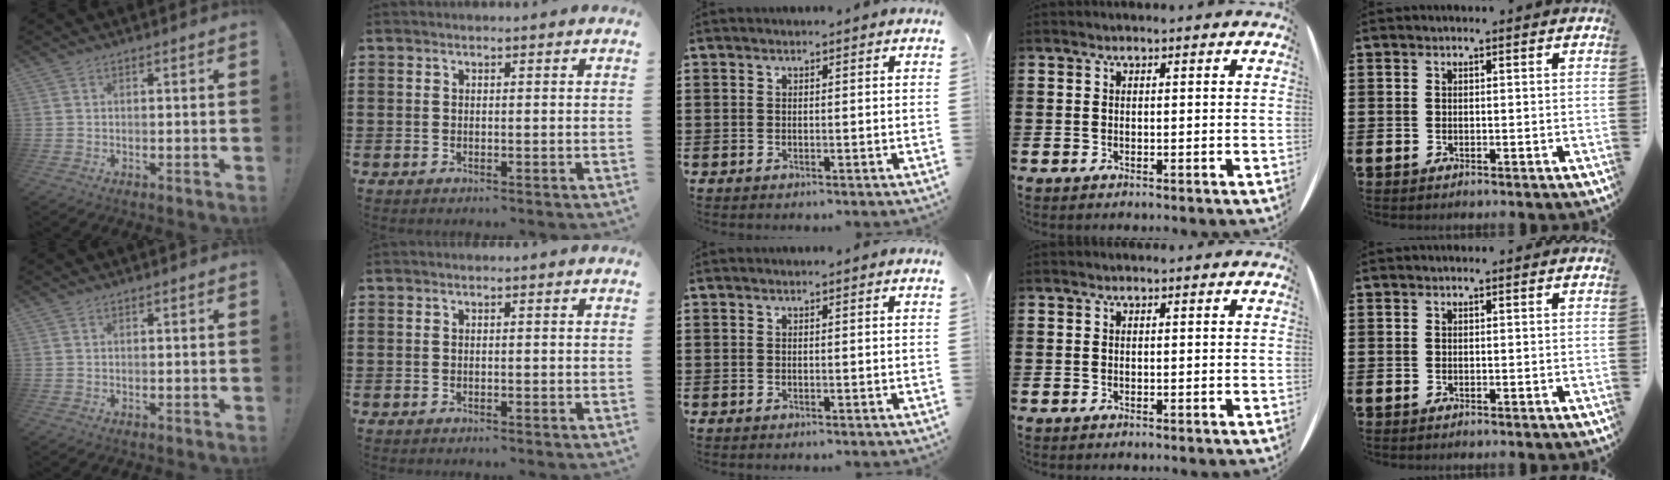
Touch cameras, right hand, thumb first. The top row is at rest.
{}